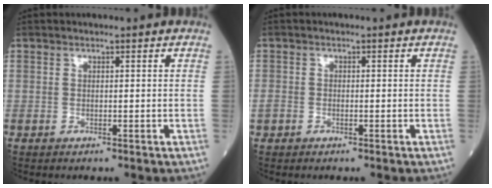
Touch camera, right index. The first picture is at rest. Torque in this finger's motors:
{"motor_torque": [0.16, -0.08, 0.09, 0.00]}